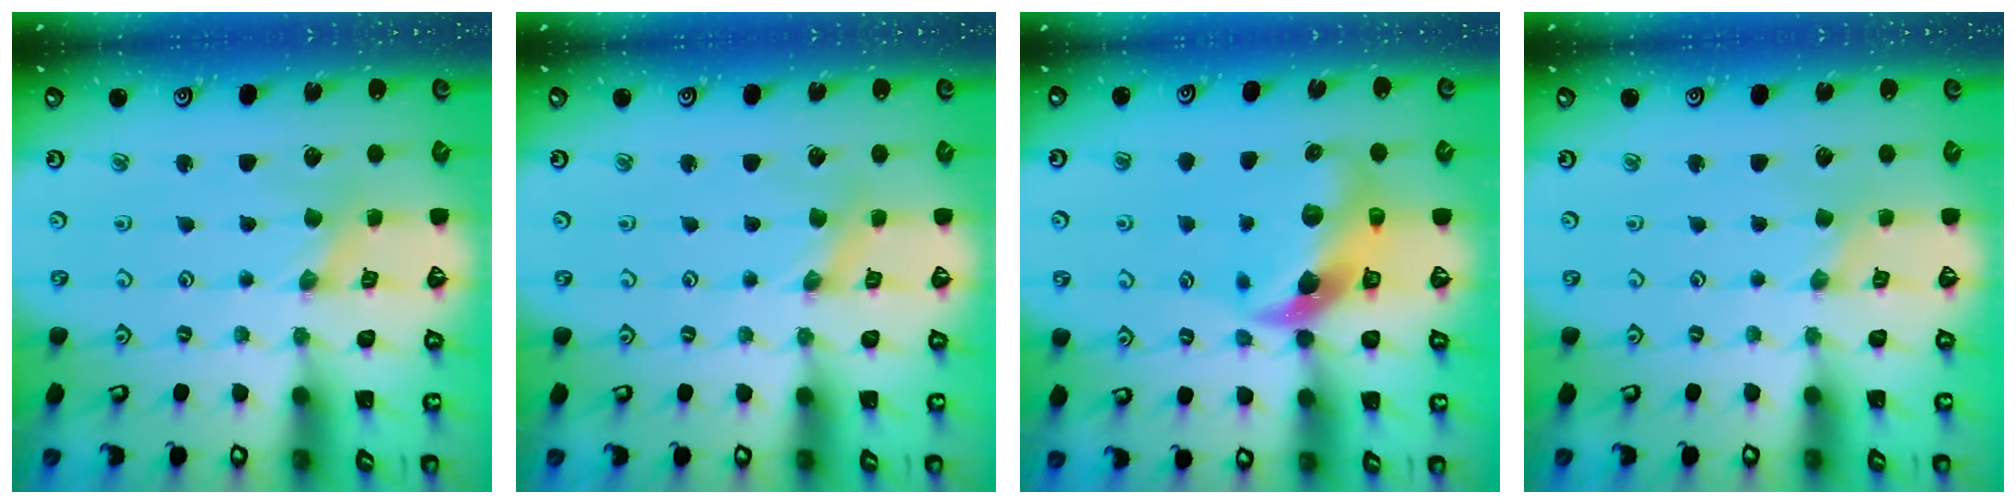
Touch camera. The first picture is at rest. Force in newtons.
{"total": 0.0}
{"total": 11.6, "press": 11.5, "slide": 1.9}
{"total": 0.0}